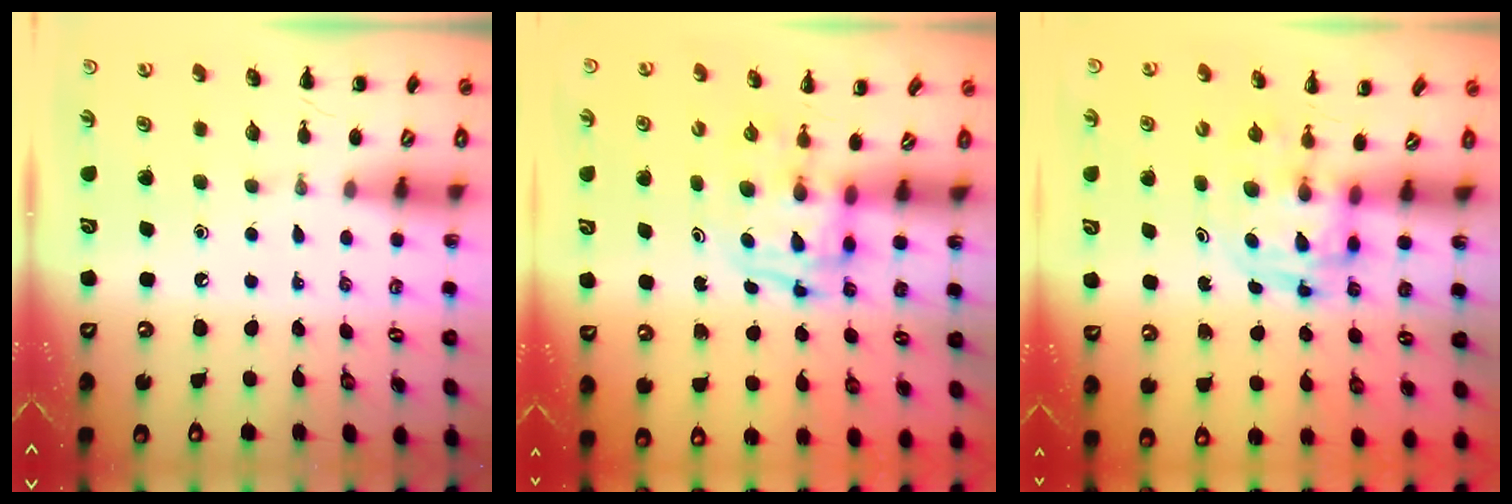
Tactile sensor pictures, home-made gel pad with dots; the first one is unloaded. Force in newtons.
{"total": 3.2, "press": 3.2, "slide": 0.6}
{"total": 3.4, "press": 3.4, "slide": 0.6}